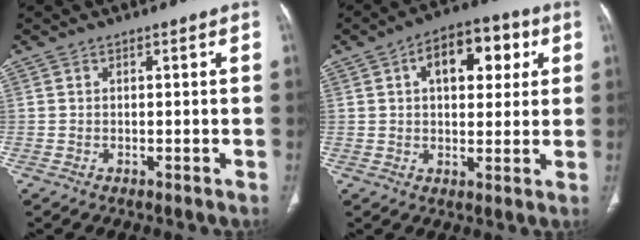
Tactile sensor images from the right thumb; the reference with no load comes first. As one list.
[{"total": 12.4, "force": [4.0, 7.0, 9.4], "torque": [-0.100, 0.013, 0.056]}]